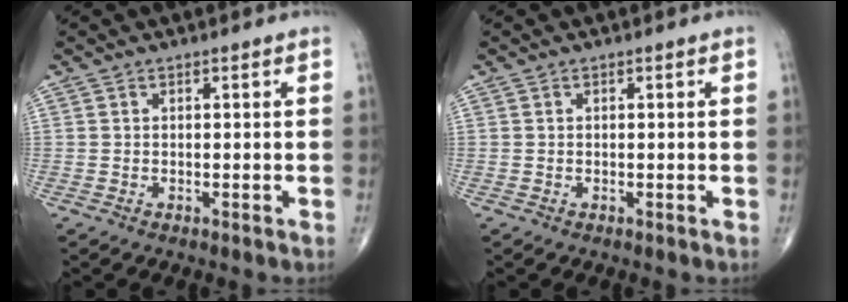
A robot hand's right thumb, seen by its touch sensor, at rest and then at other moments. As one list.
[{"total": 0.0}]